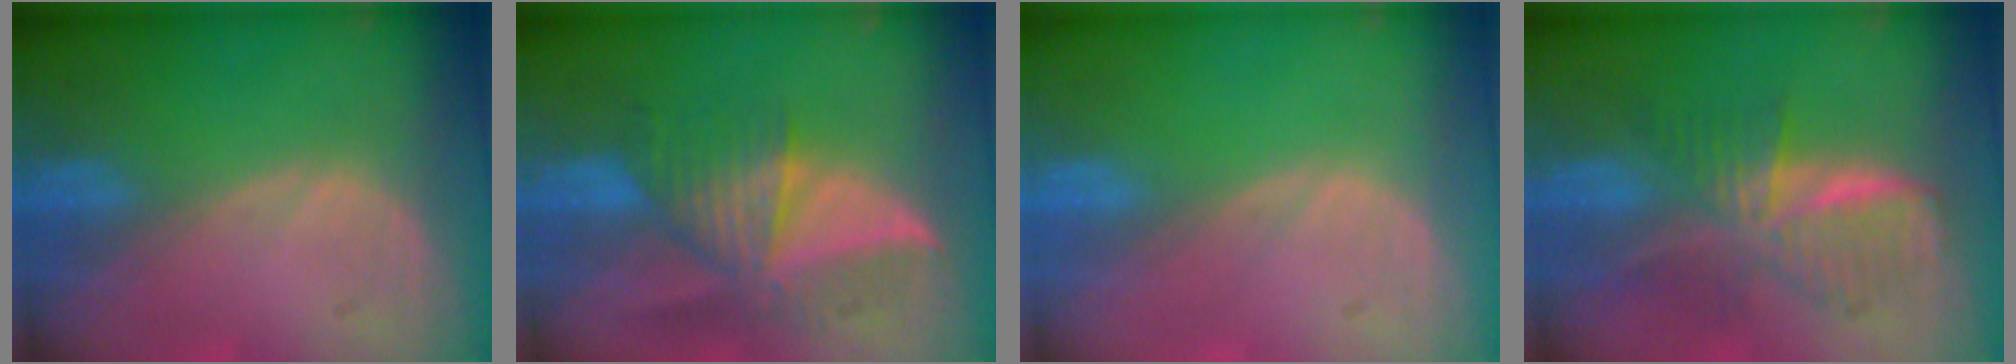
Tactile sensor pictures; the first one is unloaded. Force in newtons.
{"total": 8.4, "press": 7.9, "slide": 2.9}
{"total": 0.0}
{"total": 7.7, "press": 7.7, "slide": 0.3}